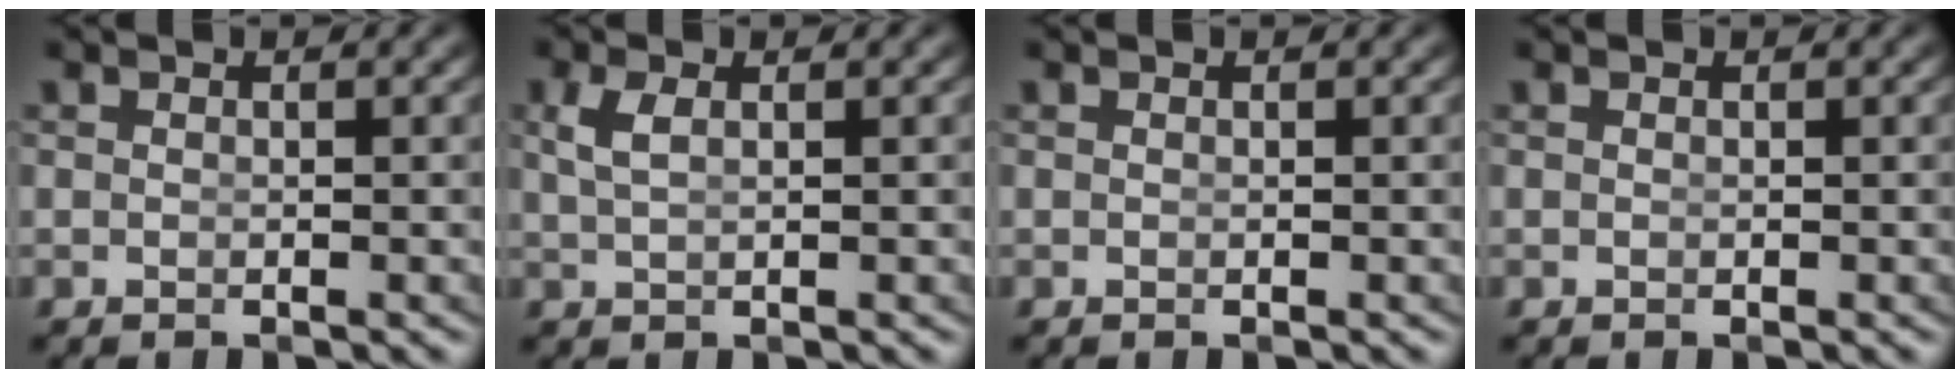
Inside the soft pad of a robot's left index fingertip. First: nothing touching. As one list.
[{"total": 1.4, "force": [0.5, 0.2, 1.2], "torque": [-0.027, -0.006, 0.021]}, {"total": 1.0, "force": [-0.2, -0.8, -0.4], "torque": [0.012, -0.010, 0.006]}, {"total": 0.0}]